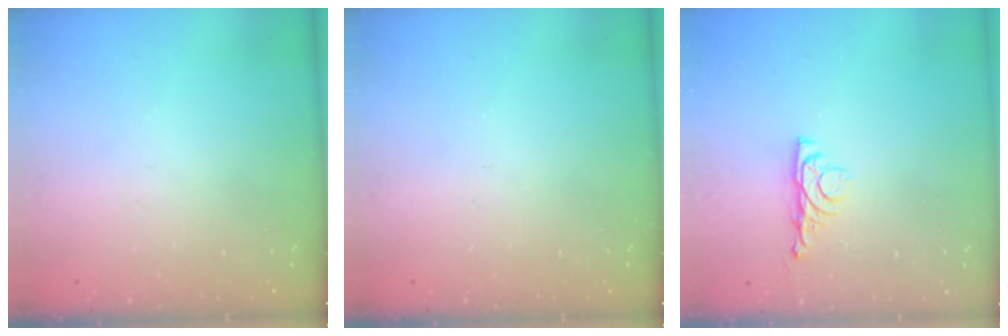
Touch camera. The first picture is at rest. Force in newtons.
{"total": 0.0}
{"total": 4.3, "press": 4.2, "slide": 0.7}